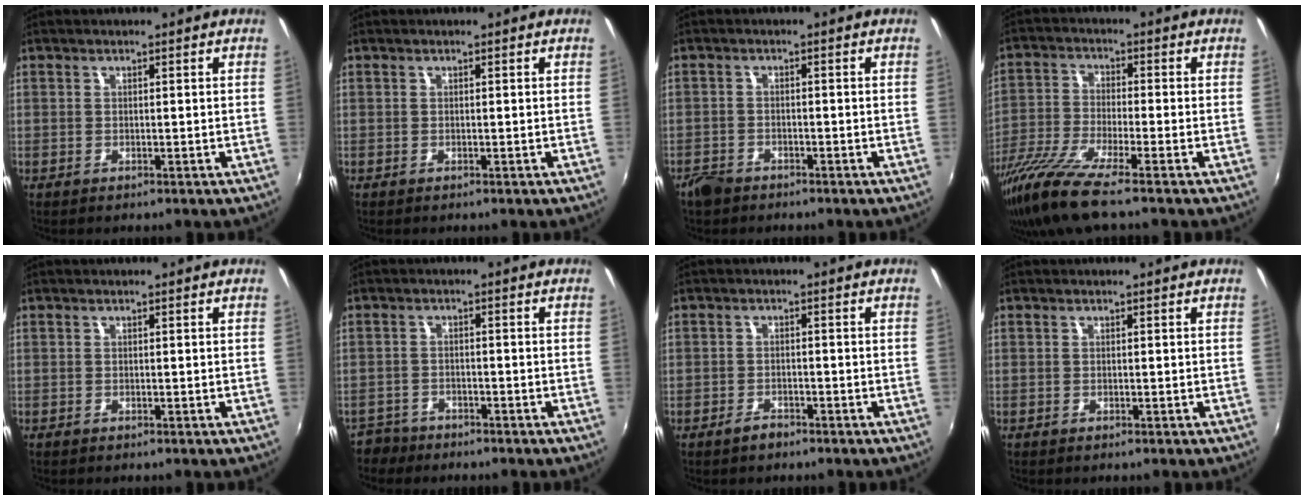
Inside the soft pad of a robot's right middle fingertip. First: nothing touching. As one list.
[{"total": 0.0}, {"total": 3.3, "force": [-2.7, 1.7, 0.9], "torque": [-0.029, -0.002, -0.053]}, {"total": 11.4, "force": [-8.7, 0.5, 7.5], "torque": [-0.165, -0.035, -0.168]}, {"total": 0.0}, {"total": 4.7, "force": [-4.0, 2.6, 0.3], "torque": [-0.023, 0.002, -0.075]}, {"total": 2.2, "force": [-1.8, 1.1, 0.6], "torque": [-0.015, 0.001, -0.028]}, {"total": 0.0}]